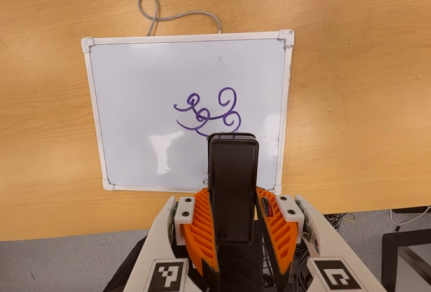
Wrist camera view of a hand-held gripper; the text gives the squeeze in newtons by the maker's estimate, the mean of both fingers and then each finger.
{"total": 4.3, "left": 3.0, "right": 5.5}